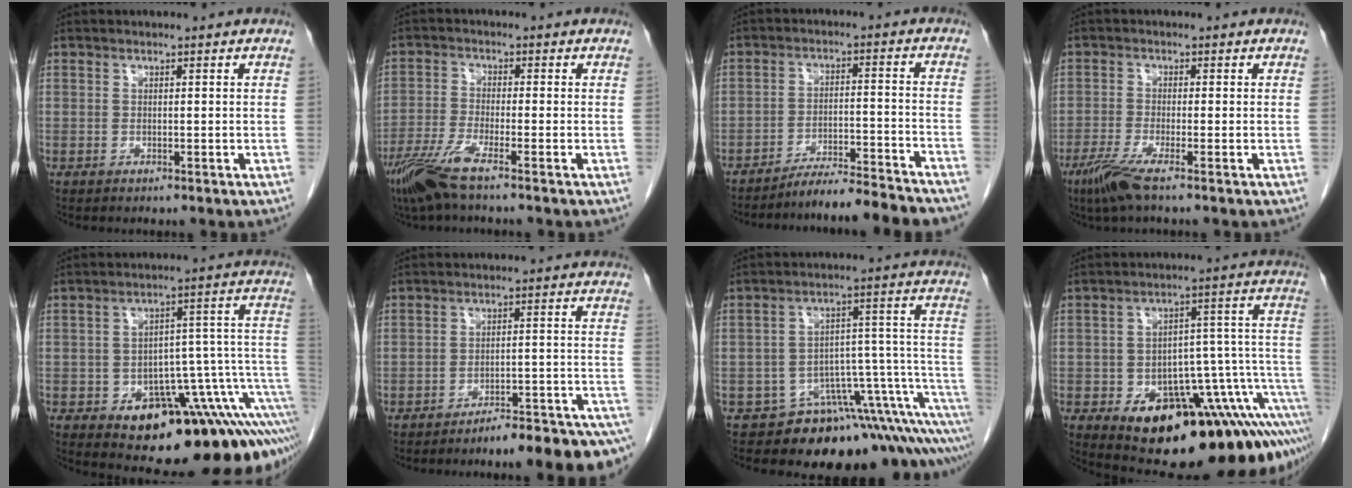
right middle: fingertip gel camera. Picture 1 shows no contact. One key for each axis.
{"total": 6.5, "fx": -4.4, "fy": 0.1, "fz": 4.7, "tx": -0.105, "ty": -0.019, "tz": -0.092}
{"total": 13.0, "fx": -12.3, "fy": -0.3, "fz": 4.4, "tx": -0.043, "ty": -0.001, "tz": -0.178}
{"total": 4.4, "fx": -2.8, "fy": -0.1, "fz": 3.3, "tx": -0.073, "ty": -0.014, "tz": -0.061}
{"total": 19.9, "fx": -10.3, "fy": 7.3, "fz": 15.4, "tx": -0.114, "ty": 0.052, "tz": -0.132}
{"total": 12.4, "fx": -11.2, "fy": 0.2, "fz": 5.3, "tx": -0.044, "ty": 0.025, "tz": -0.150}
{"total": 13.9, "fx": -11.1, "fy": 3.5, "fz": 7.5, "tx": -0.010, "ty": 0.096, "tz": -0.143}
{"total": 24.0, "fx": -12.6, "fy": 8.3, "fz": 18.7, "tx": -0.190, "ty": 0.038, "tz": -0.165}